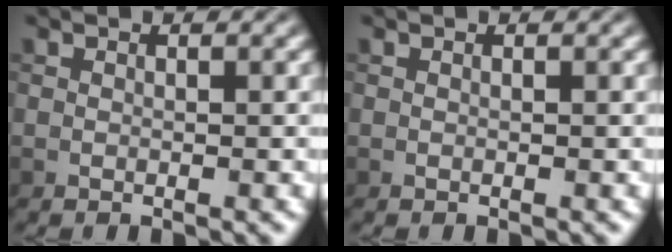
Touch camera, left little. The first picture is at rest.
{"total": 0.0}